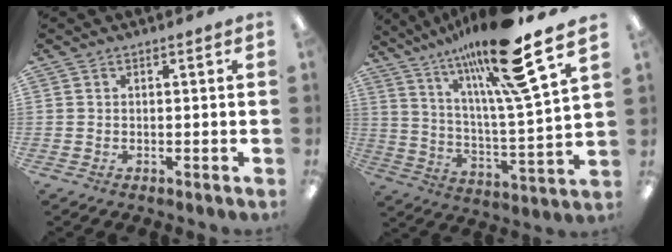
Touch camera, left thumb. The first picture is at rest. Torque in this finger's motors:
{"motor_torque": [1.33, 0.37, 1.88, -0.90, 0.53]}